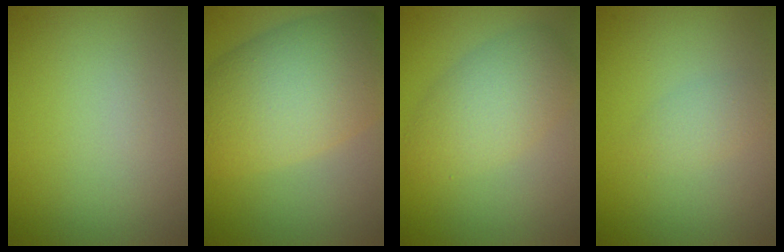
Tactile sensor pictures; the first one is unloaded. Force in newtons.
{"total": 10.3, "press": 10.3, "slide": 0.5}
{"total": 4.5, "press": 4.5, "slide": 0.1}
{"total": 1.6, "press": 1.6, "slide": 0.0}